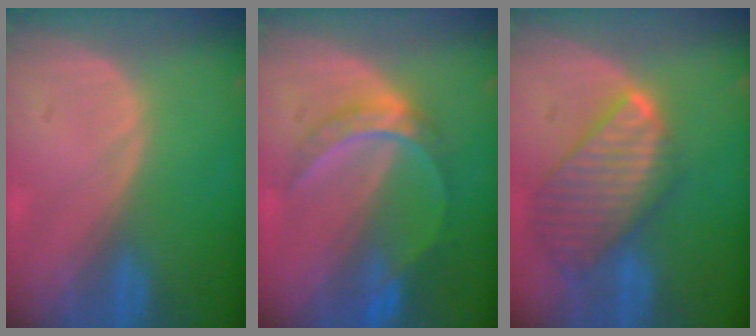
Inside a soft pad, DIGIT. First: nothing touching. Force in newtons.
{"total": 6.3, "press": 5.5, "slide": 3.1}
{"total": 9.7, "press": 8.3, "slide": 5.0}